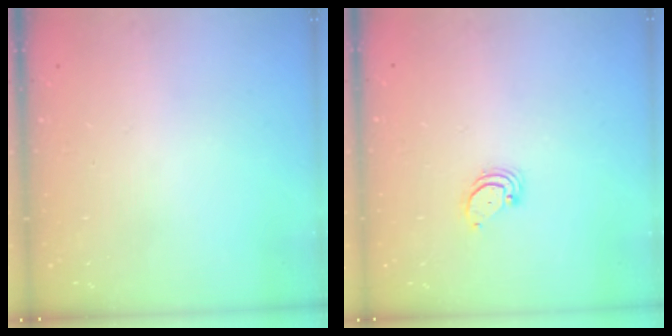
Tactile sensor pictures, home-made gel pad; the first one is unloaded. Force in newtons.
{"total": 2.2, "press": 2.2, "slide": 0.3}